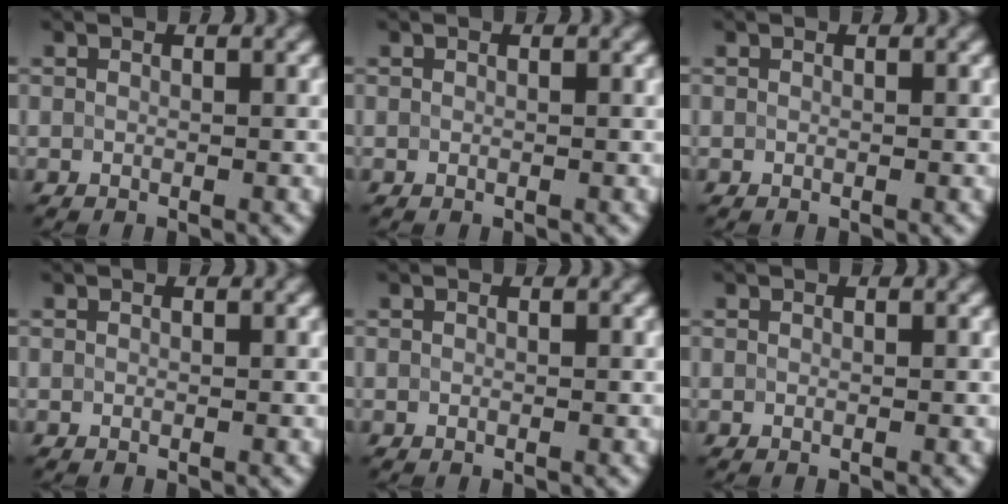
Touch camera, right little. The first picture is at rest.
{"total": 0.0}
{"total": 0.0}
{"total": 0.0}
{"total": 0.0}
{"total": 0.0}